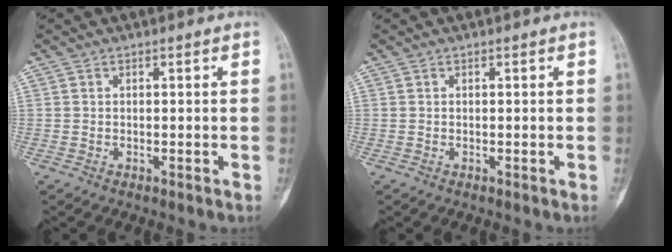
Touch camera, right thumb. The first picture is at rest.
{"total": 0.0}